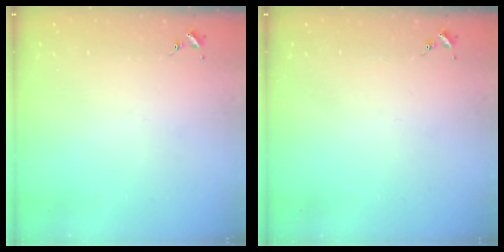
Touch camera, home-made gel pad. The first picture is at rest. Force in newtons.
{"total": 0.0}